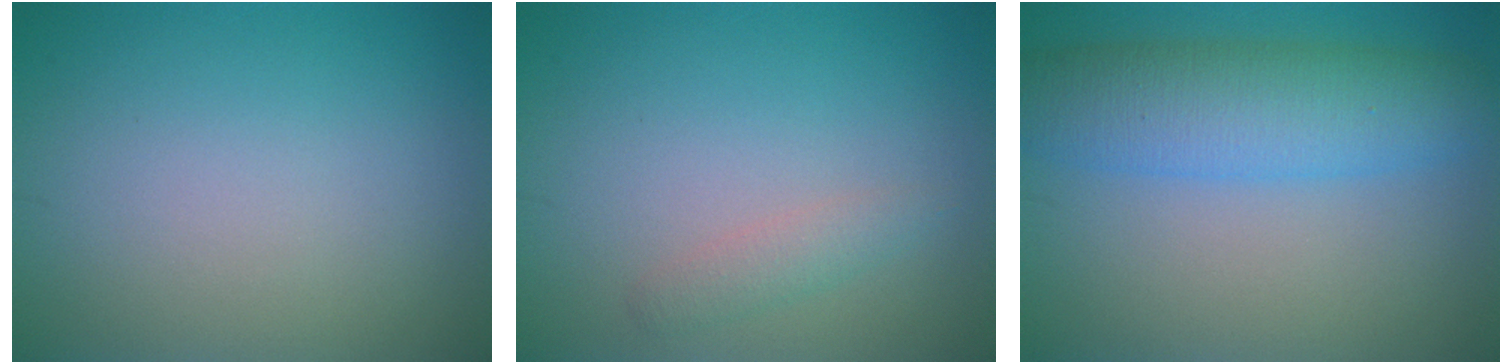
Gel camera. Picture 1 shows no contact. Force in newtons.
{"total": 1.5, "press": 1.5, "slide": 0.0}
{"total": 7.0, "press": 7.0, "slide": 0.1}